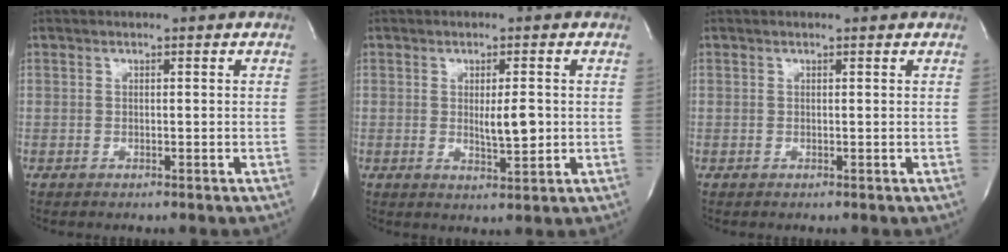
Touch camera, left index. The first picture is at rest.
{"total": 3.8, "force": [-0.1, 0.9, 3.7], "torque": [-0.061, -0.010, -0.002]}
{"total": 0.9, "force": [0.8, 0.1, 0.2], "torque": [-0.011, 0.005, 0.006]}